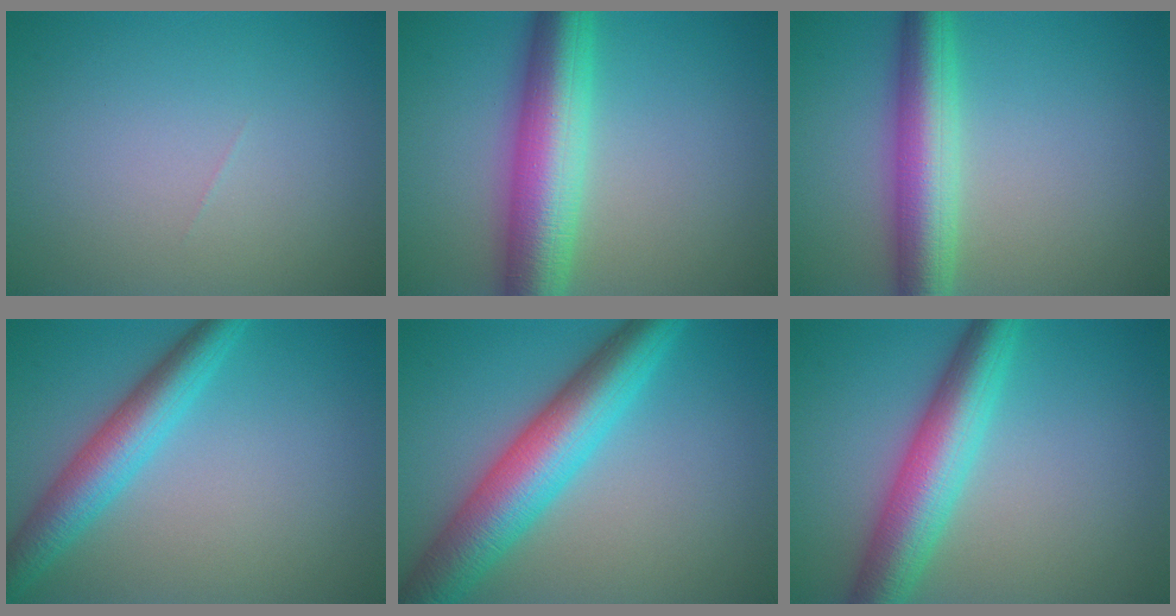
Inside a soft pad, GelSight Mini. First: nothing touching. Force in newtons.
{"total": 8.5, "press": 8.5, "slide": 0.1}
{"total": 6.5, "press": 6.5, "slide": 0.0}
{"total": 5.2, "press": 5.2, "slide": 0.1}
{"total": 8.5, "press": 8.5, "slide": 0.2}
{"total": 7.0, "press": 7.0, "slide": 0.2}